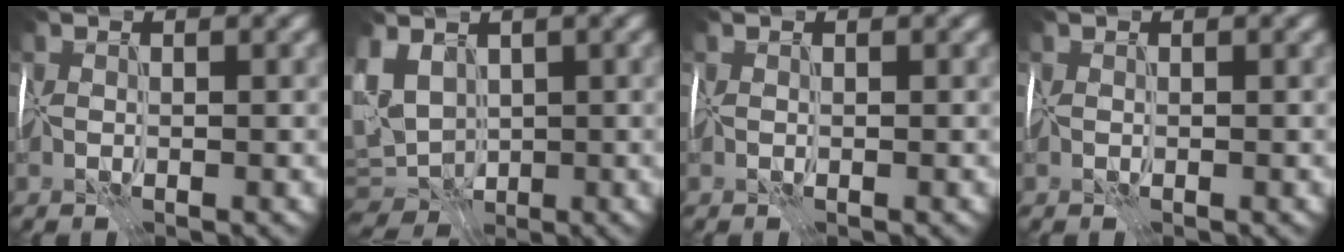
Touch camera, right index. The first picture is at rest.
{"total": 7.0, "force": [-0.4, 4.9, 5.0], "torque": [-0.112, -0.017, -0.001]}
{"total": 0.0}
{"total": 0.0}